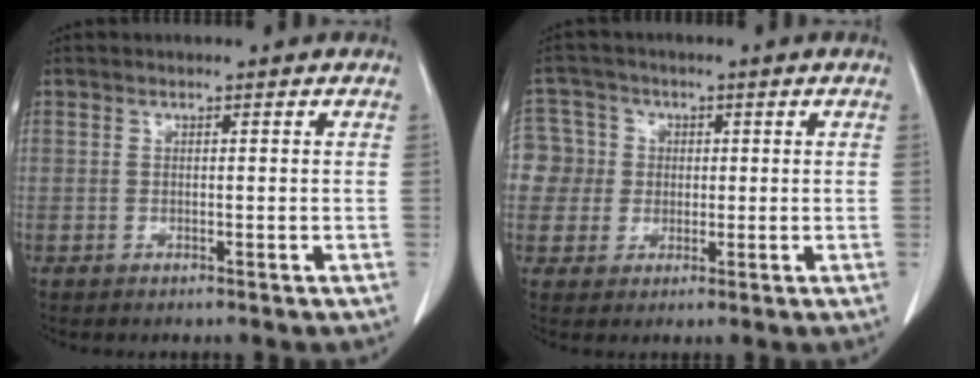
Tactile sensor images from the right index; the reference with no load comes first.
{"total": 8.1, "force": [0.5, 8.0, 0.6], "torque": [-0.020, 0.036, 0.017]}